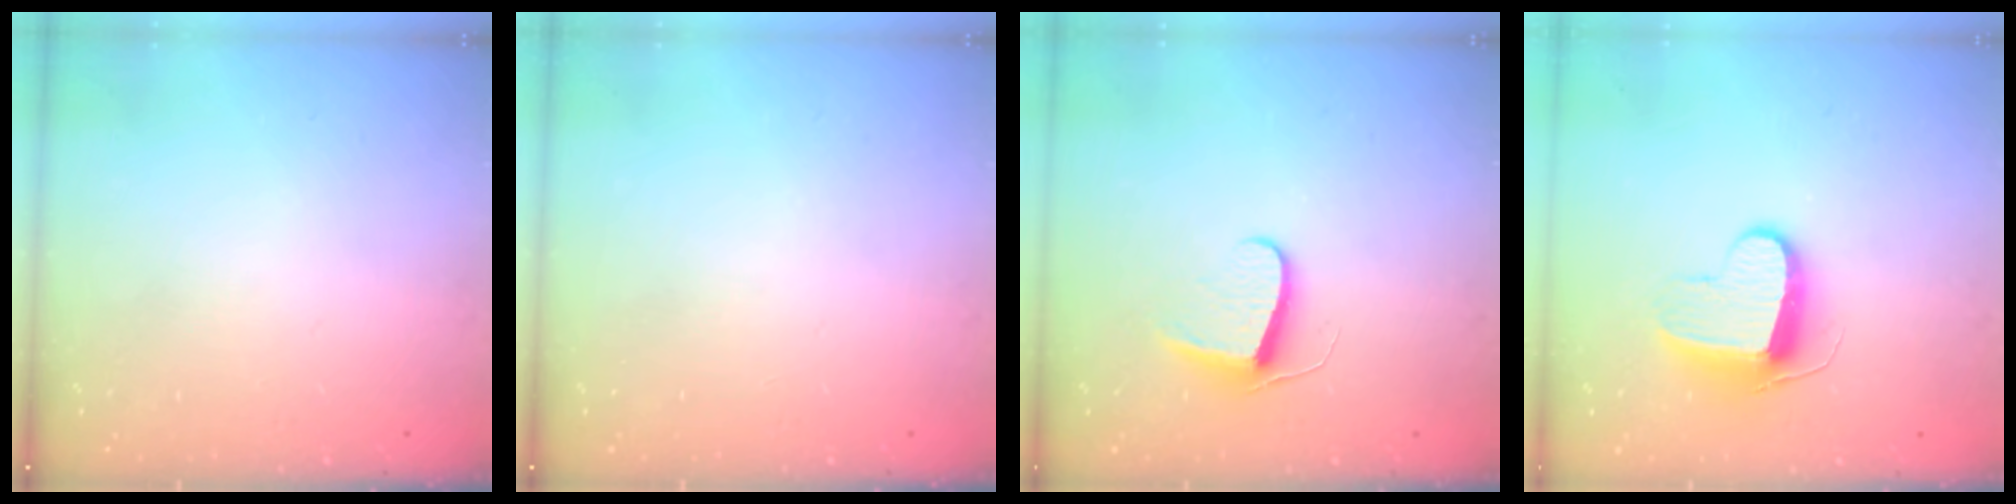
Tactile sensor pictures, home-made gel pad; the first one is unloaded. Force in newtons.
{"total": 0.0}
{"total": 7.3, "press": 7.2, "slide": 0.6}
{"total": 9.5, "press": 9.5, "slide": 0.4}